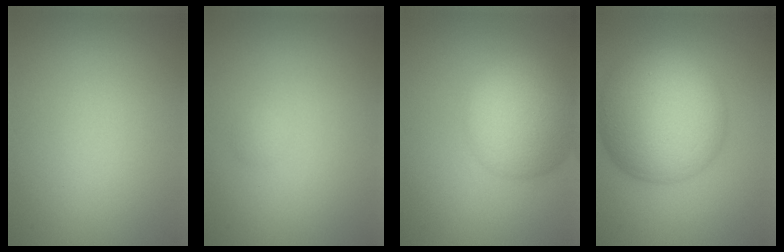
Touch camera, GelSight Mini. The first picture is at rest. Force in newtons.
{"total": 0.5, "press": 0.5, "slide": 0.0}
{"total": 7.8, "press": 7.8, "slide": 0.5}
{"total": 11.7, "press": 11.7, "slide": 0.1}